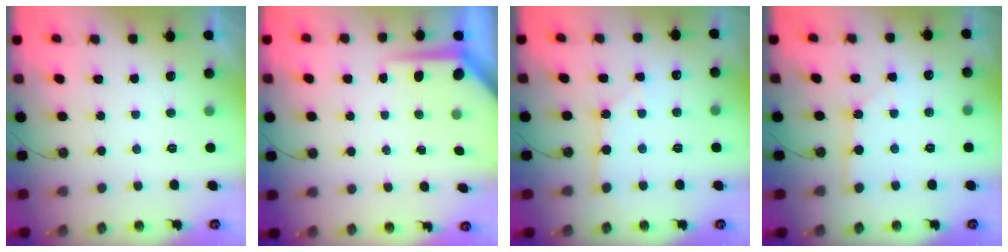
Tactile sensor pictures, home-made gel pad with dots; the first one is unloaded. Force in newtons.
{"total": 5.6, "press": 5.6, "slide": 0.3}
{"total": 2.6, "press": 2.6, "slide": 0.3}
{"total": 2.4, "press": 2.4, "slide": 0.4}